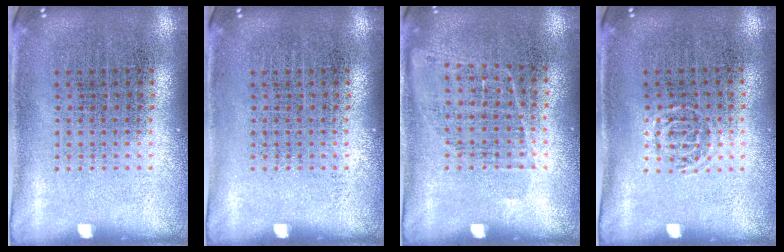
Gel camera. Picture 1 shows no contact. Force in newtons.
{"total": 0.0}
{"total": 0.9, "press": 0.8, "slide": 0.5}
{"total": 0.6, "press": 0.5, "slide": 0.4}